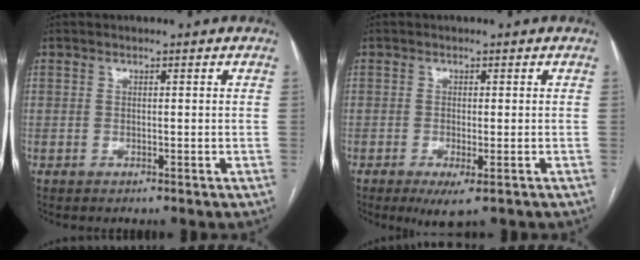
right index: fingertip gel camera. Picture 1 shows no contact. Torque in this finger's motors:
{"motor_torque": [0.36, -0.08, 0.24, 0.06]}